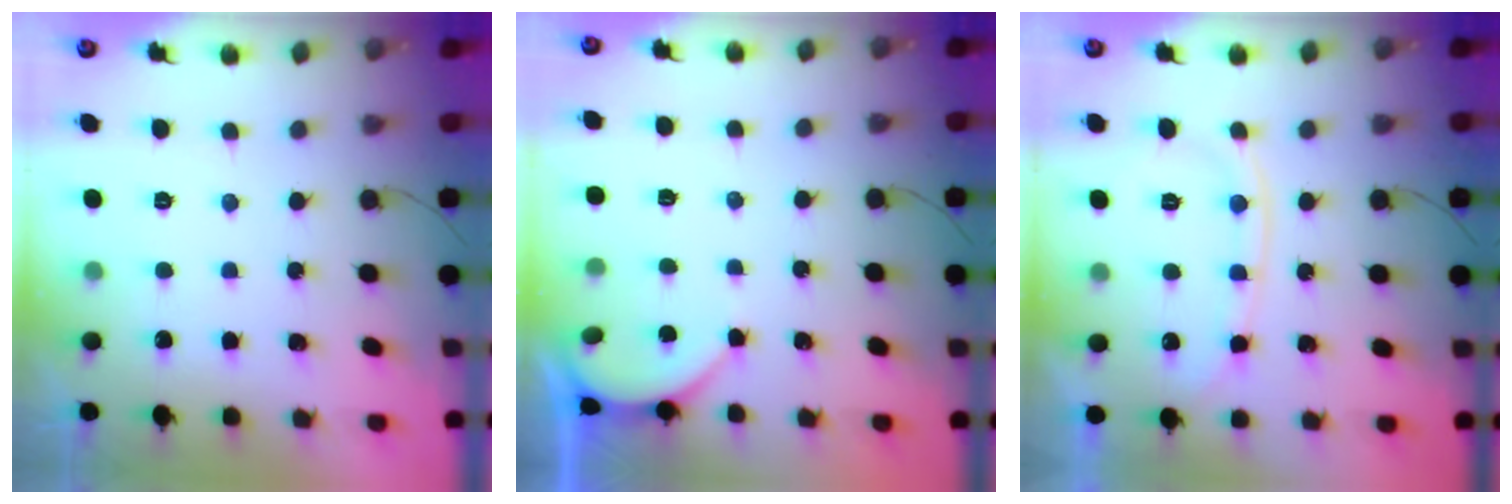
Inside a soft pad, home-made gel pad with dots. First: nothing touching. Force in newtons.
{"total": 3.9, "press": 3.9, "slide": 0.2}
{"total": 11.1, "press": 11.0, "slide": 1.6}